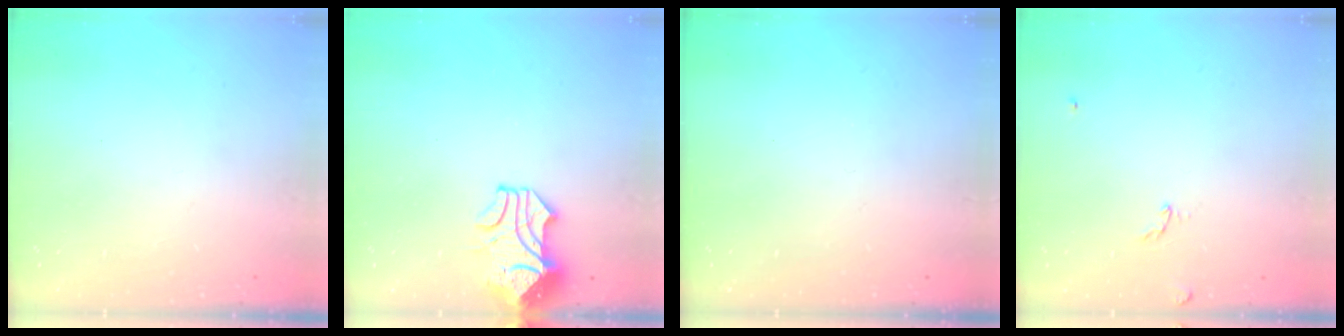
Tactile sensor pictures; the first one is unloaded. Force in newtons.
{"total": 2.3, "press": 2.0, "slide": 1.0}
{"total": 0.0}
{"total": 2.8, "press": 2.8, "slide": 0.3}